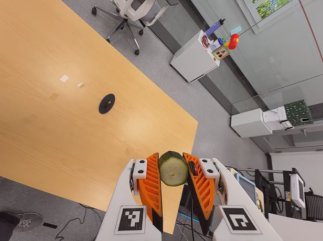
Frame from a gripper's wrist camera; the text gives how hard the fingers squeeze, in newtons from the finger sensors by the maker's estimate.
{"total": 9.3, "left": 8.8, "right": 9.8}